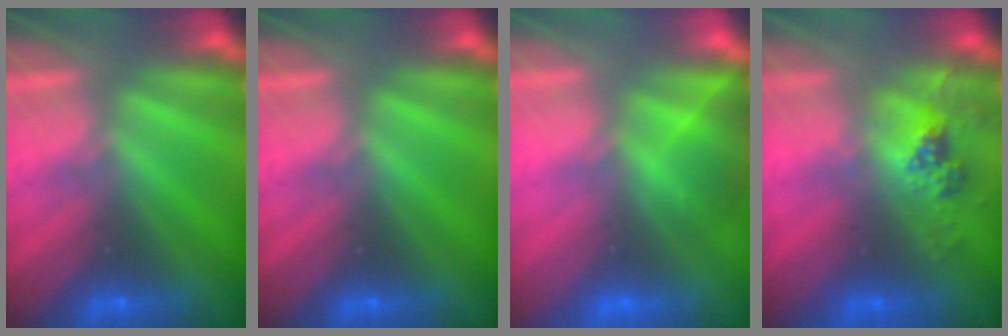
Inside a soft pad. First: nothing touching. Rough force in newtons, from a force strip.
{"total": 0.0}
{"total": 2.7}
{"total": 2.4}